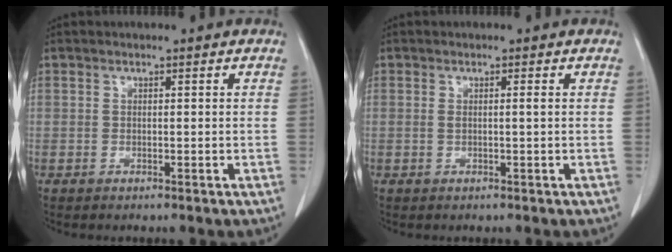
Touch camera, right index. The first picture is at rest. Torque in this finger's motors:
{"motor_torque": [-0.22, 0.08, -0.03, 0.01]}